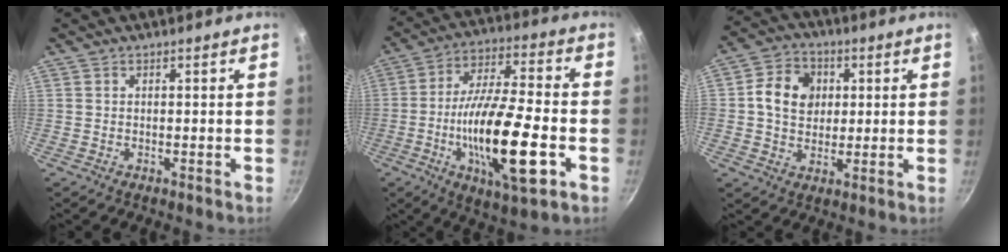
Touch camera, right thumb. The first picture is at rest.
{"total": 21.3, "force": [-5.9, 6.5, 19.4], "torque": [-0.338, 0.021, -0.103]}
{"total": 9.6, "force": [1.7, 8.0, 5.0], "torque": [-0.062, 0.007, 0.017]}